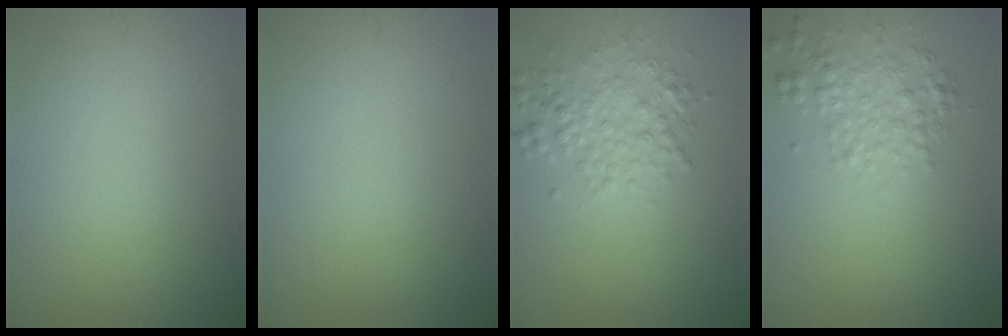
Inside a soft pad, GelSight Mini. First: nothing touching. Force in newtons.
{"total": 0.0}
{"total": 3.2, "press": 3.2, "slide": 0.1}
{"total": 2.7, "press": 2.7, "slide": 0.1}